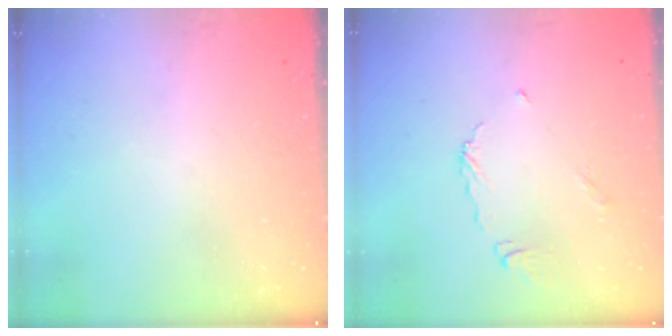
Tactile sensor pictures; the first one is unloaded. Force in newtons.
{"total": 7.2, "press": 7.2, "slide": 0.6}